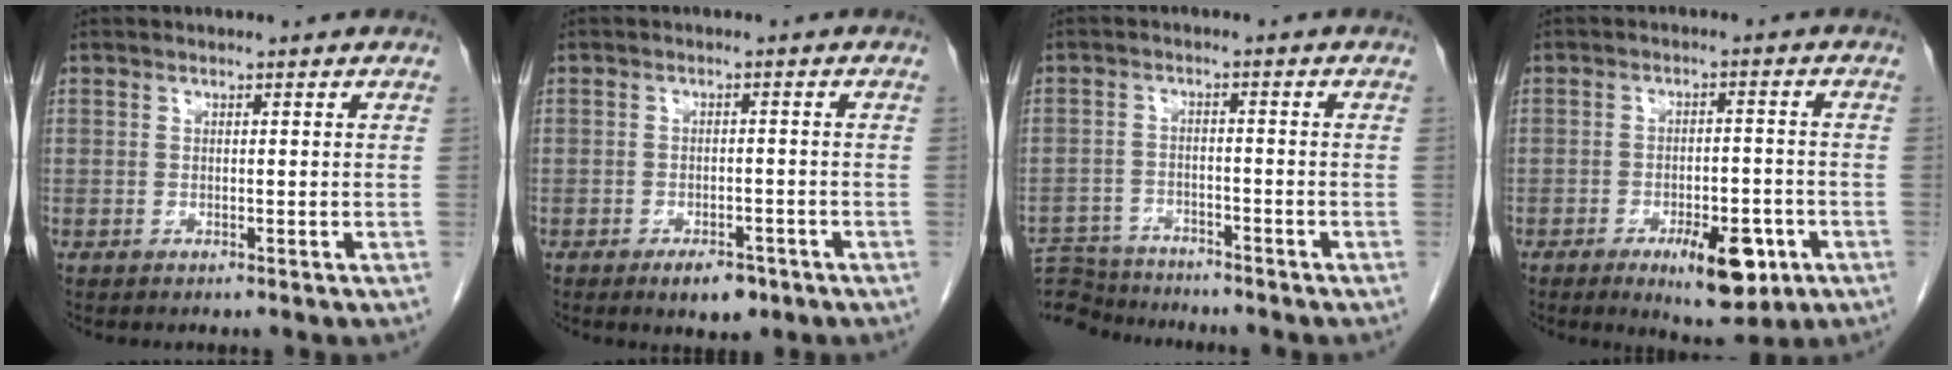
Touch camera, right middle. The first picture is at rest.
{"total": 4.1, "force": [-2.6, 1.8, 2.5], "torque": [-0.036, 0.000, -0.032]}
{"total": 9.4, "force": [-9.1, 2.0, 1.0], "torque": [-0.024, 0.004, -0.150]}
{"total": 9.1, "force": [-4.4, 3.3, 7.3], "torque": [-0.102, -0.006, -0.056]}